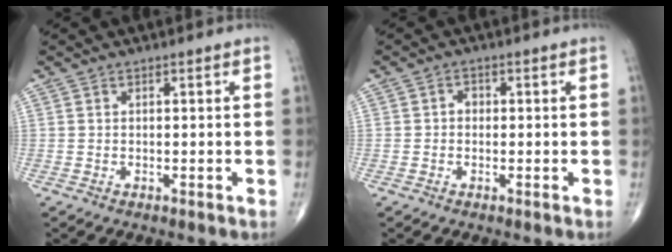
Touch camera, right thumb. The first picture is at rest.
{"total": 1.5, "force": [-0.1, 1.3, 0.8], "torque": [-0.005, 0.006, -0.005]}